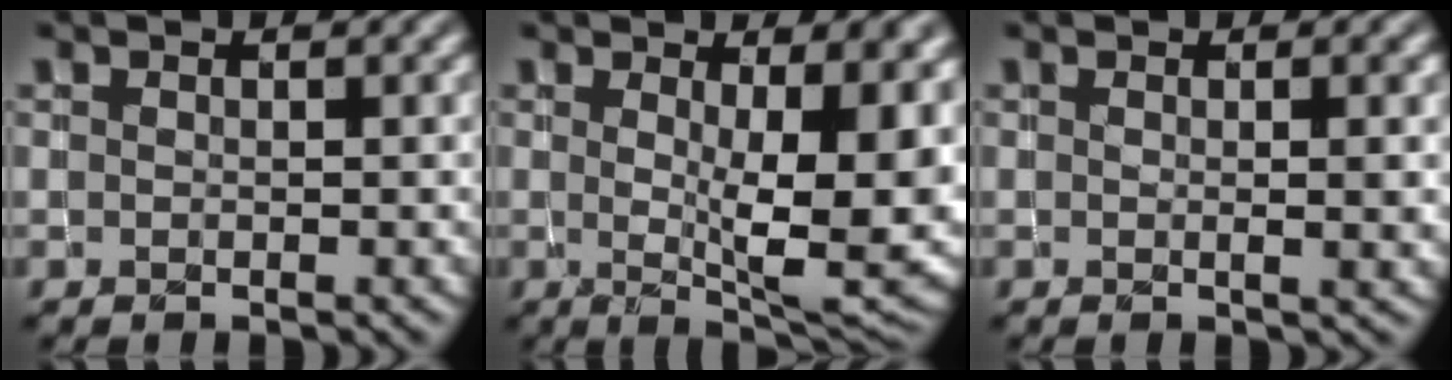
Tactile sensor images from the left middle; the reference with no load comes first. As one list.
[{"total": 11.2, "force": [0.8, 3.6, 10.5], "torque": [-0.134, -0.014, 0.021]}, {"total": 2.6, "force": [0.4, 0.9, 2.4], "torque": [-0.020, 0.004, 0.001]}]